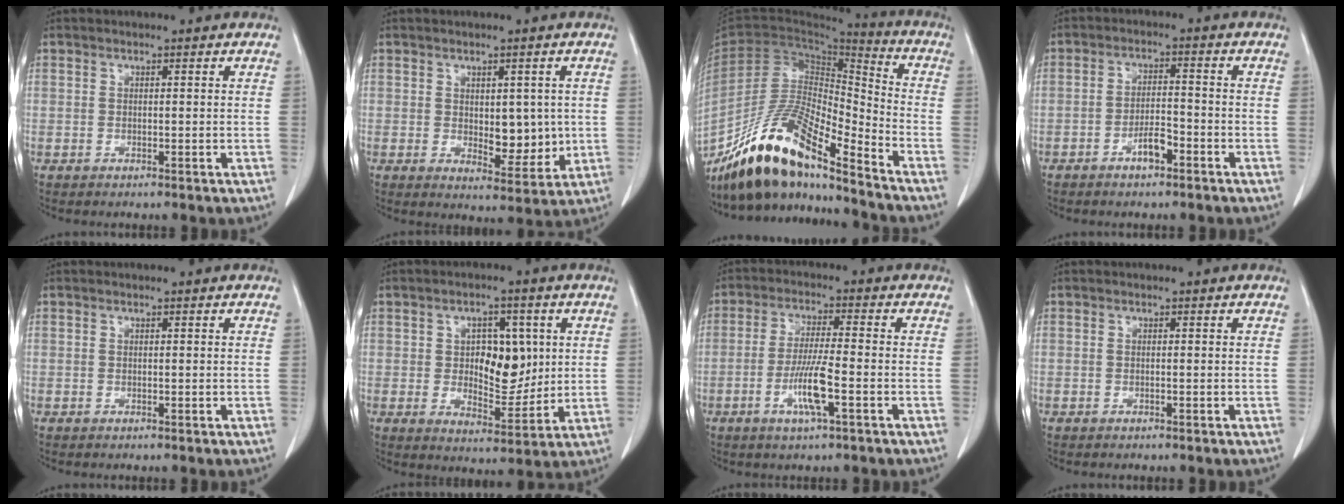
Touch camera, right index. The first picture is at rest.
{"total": 6.3, "force": [0.3, 3.3, 5.4], "torque": [-0.067, -0.007, 0.019]}
{"total": 17.3, "force": [-14.0, 2.9, 9.8], "torque": [-0.179, 0.003, -0.259]}
{"total": 3.9, "force": [-2.3, 1.2, 2.9], "torque": [-0.054, 0.009, -0.039]}
{"total": 0.0}
{"total": 8.7, "force": [1.6, 4.8, 7.0], "torque": [-0.104, 0.007, 0.037]}
{"total": 7.2, "force": [-2.6, 0.2, 6.7], "torque": [-0.131, -0.006, -0.046]}
{"total": 0.0}